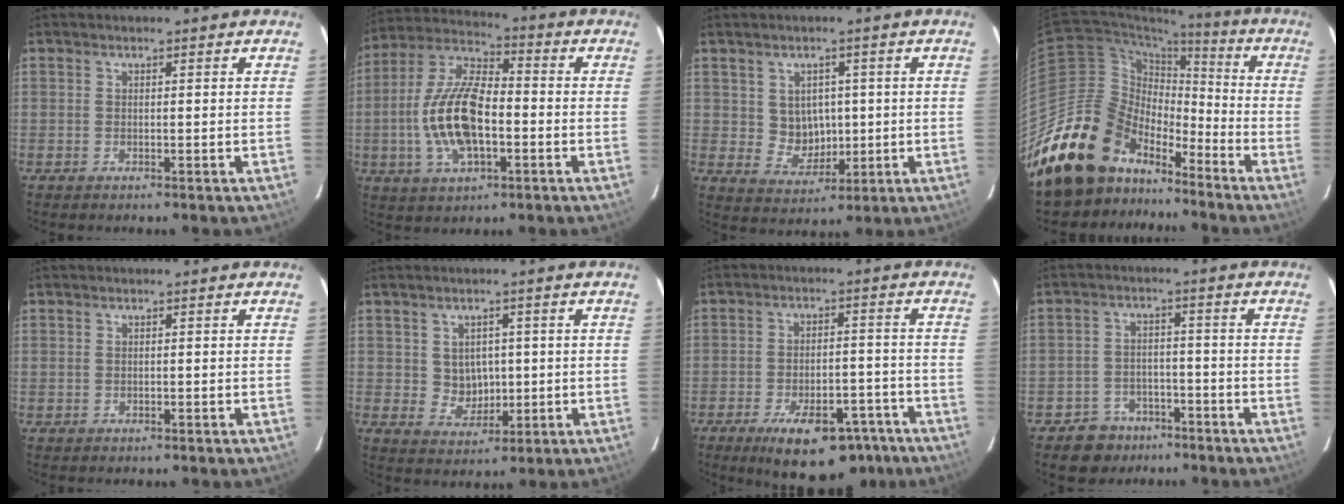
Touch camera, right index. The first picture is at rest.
{"total": 15.4, "force": [-3.1, 6.7, 13.6], "torque": [-0.284, 0.004, -0.059]}
{"total": 5.8, "force": [0.7, 5.4, 2.1], "torque": [-0.039, 0.005, 0.027]}
{"total": 20.2, "force": [-15.4, 11.6, 6.1], "torque": [-0.129, 0.034, -0.260]}
{"total": 0.5, "force": [-0.1, 0.5, -0.1], "torque": [0.003, 0.001, -0.001]}
{"total": 4.8, "force": [0.6, 4.5, 1.6], "torque": [-0.029, 0.006, 0.021]}
{"total": 15.5, "force": [-10.5, 6.6, 9.3], "torque": [-0.156, -0.001, -0.142]}
{"total": 7.0, "force": [-4.9, 4.8, 1.0], "torque": [-0.039, 0.025, -0.072]}